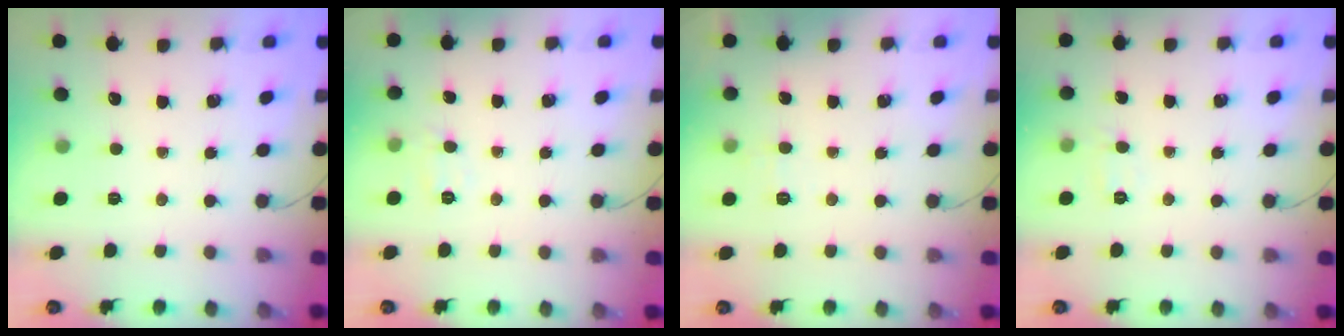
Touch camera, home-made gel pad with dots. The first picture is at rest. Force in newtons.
{"total": 6.5, "press": 6.3, "slide": 1.4}
{"total": 3.3, "press": 3.0, "slide": 1.4}
{"total": 5.5, "press": 5.4, "slide": 1.0}